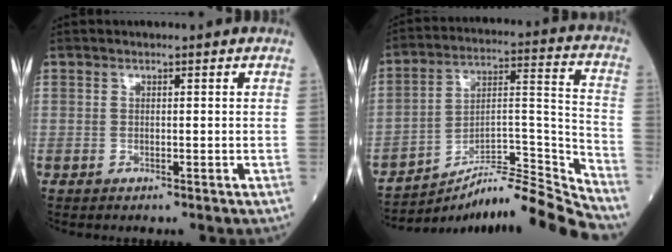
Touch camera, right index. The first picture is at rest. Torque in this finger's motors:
{"motor_torque": [-0.55, -0.98, -0.03, -0.04]}